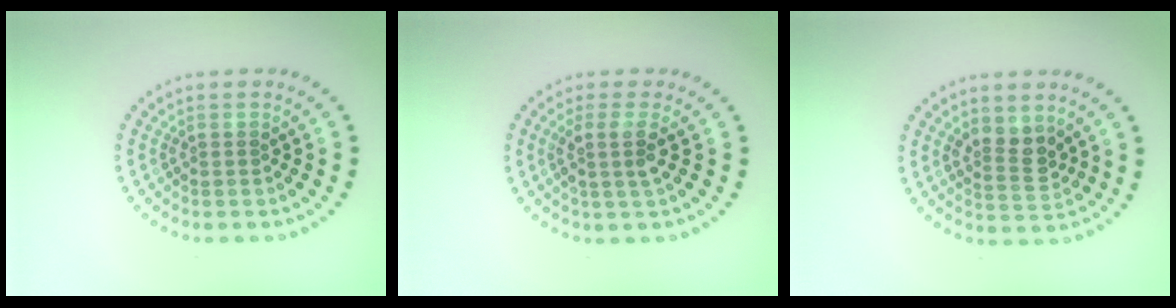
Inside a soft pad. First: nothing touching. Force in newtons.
{"total": 2.3, "press": 1.8, "slide": 1.4}
{"total": 2.7, "press": 2.4, "slide": 1.1}